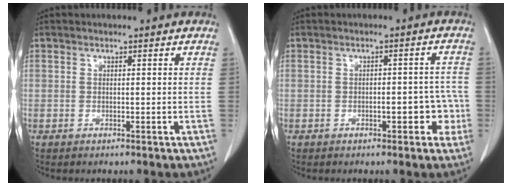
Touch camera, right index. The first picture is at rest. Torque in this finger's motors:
{"motor_torque": [0.51, -0.43, 0.20, 0.03]}